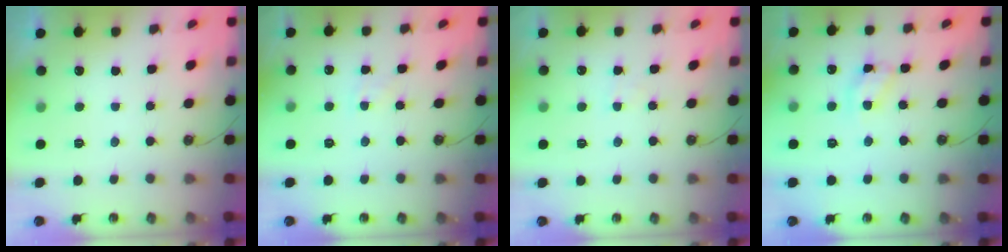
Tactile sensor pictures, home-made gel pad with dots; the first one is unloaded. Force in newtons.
{"total": 2.7, "press": 2.7, "slide": 0.4}
{"total": 3.4, "press": 3.4, "slide": 0.3}
{"total": 10.8, "press": 10.8, "slide": 0.7}